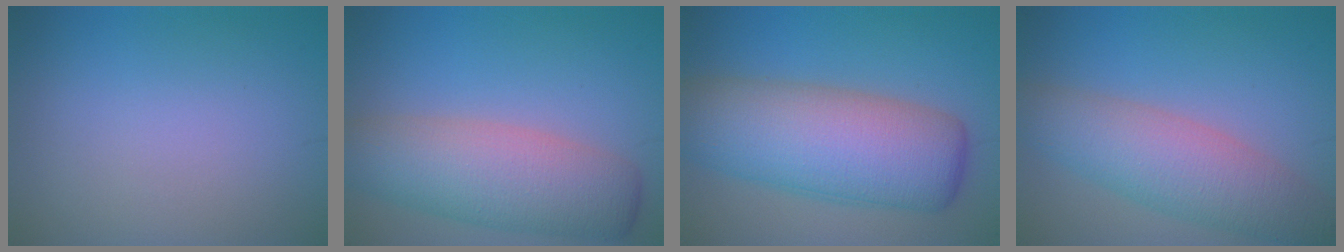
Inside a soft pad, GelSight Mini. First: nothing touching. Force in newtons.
{"total": 8.3, "press": 8.3, "slide": 0.2}
{"total": 11.5, "press": 11.5, "slide": 0.5}
{"total": 7.0, "press": 7.0, "slide": 0.4}